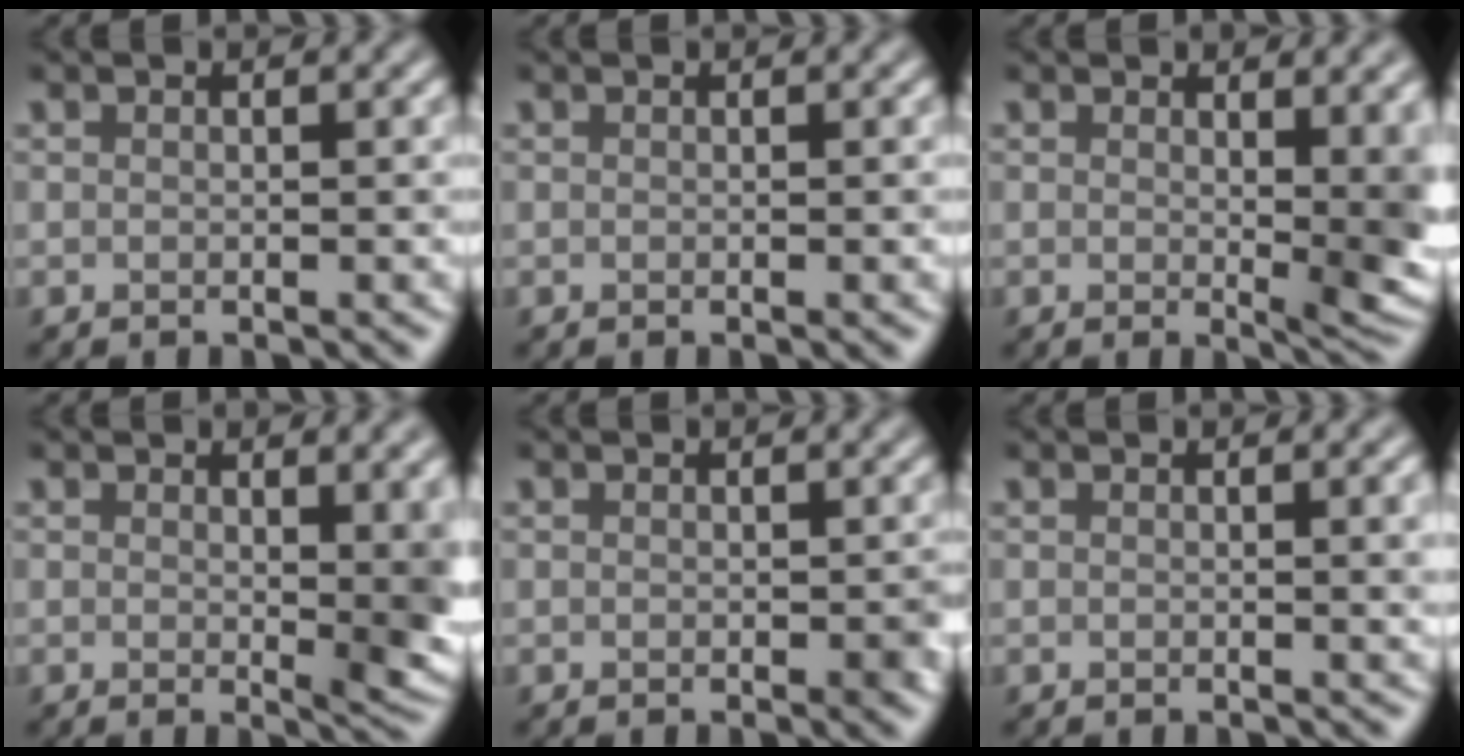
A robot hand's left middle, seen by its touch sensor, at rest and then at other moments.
{"total": 0.0}
{"total": 6.6, "force": [1.1, 2.3, 6.1], "torque": [-0.066, -0.016, 0.025]}
{"total": 5.2, "force": [0.9, 1.4, 4.9], "torque": [-0.059, -0.011, 0.020]}
{"total": 1.0, "force": [0.0, 0.6, 0.7], "torque": [-0.010, -0.002, 0.000]}
{"total": 2.1, "force": [0.5, 0.5, 2.0], "torque": [-0.021, 0.002, 0.008]}